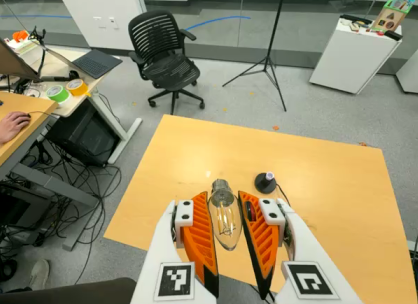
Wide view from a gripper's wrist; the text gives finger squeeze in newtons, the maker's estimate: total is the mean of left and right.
{"total": 11.6, "left": 12.0, "right": 11.3}